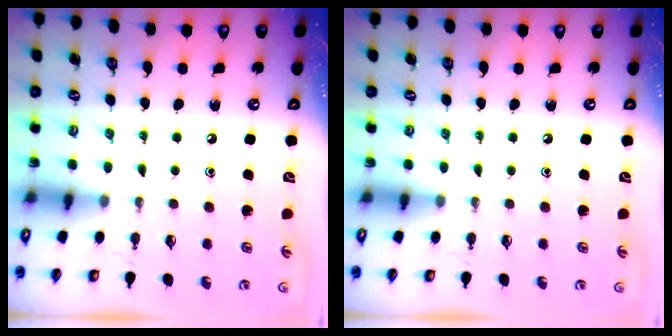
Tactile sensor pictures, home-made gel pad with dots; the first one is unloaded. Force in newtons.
{"total": 0.0}